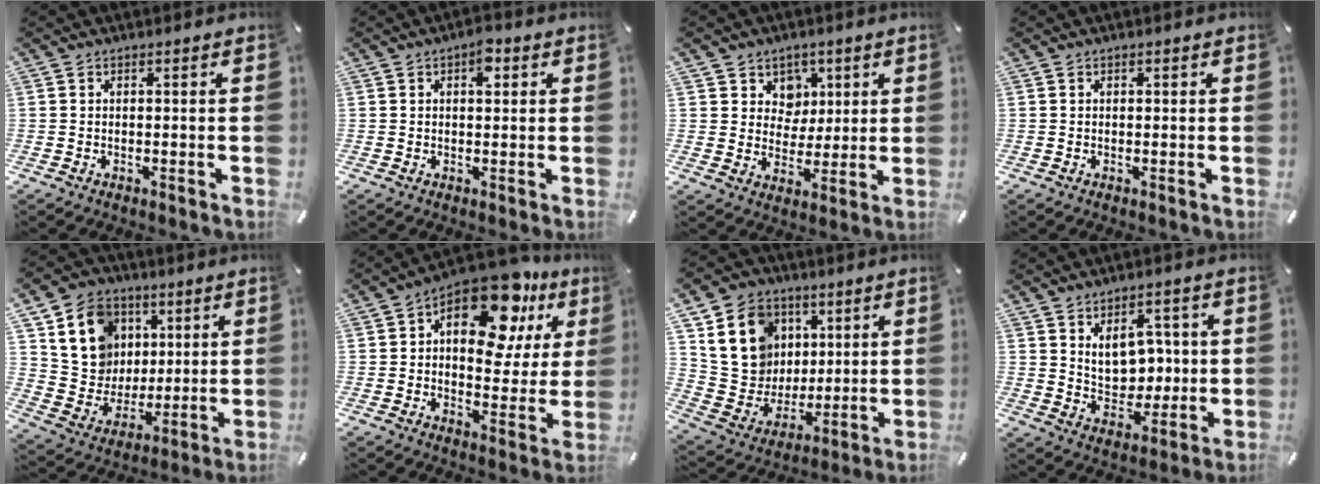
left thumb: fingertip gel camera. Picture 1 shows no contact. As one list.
[{"total": 3.7, "force": [1.3, 2.0, 2.8], "torque": [-0.029, -0.005, 0.014]}, {"total": 7.6, "force": [3.0, 6.9, 0.5], "torque": [-0.012, -0.023, 0.055]}, {"total": 0.0}, {"total": 15.8, "force": [5.9, 13.8, 5.0], "torque": [-0.089, -0.018, 0.122]}, {"total": 18.0, "force": [10.1, 9.1, 11.8], "torque": [-0.165, -0.070, 0.169]}, {"total": 17.5, "force": [6.5, 15.0, 6.1], "torque": [-0.116, -0.021, 0.137]}, {"total": 9.6, "force": [2.6, 7.5, 5.4], "torque": [-0.074, -0.008, 0.049]}]